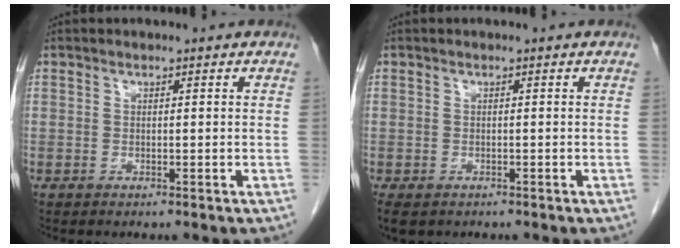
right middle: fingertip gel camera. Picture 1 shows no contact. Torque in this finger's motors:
{"motor_torque": [0.86, -0.53, 0.07, 0.04]}